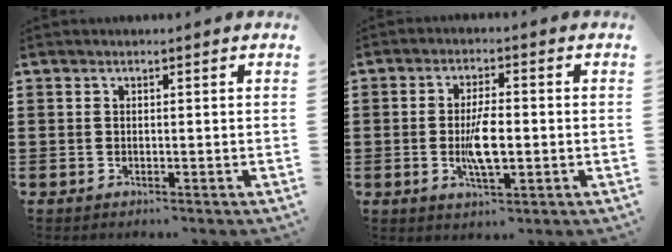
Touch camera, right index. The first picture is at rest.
{"total": 6.2, "force": [-0.8, 2.1, 5.8], "torque": [-0.122, -0.003, -0.020]}